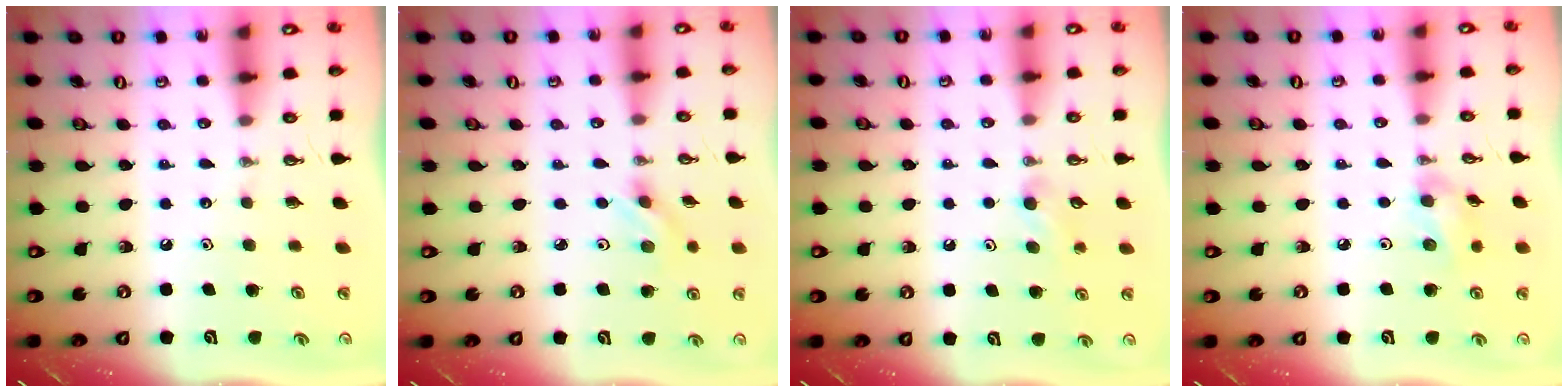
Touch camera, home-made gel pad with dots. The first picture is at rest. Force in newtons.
{"total": 2.9, "press": 2.6, "slide": 1.4}
{"total": 3.6, "press": 3.4, "slide": 1.2}
{"total": 7.8, "press": 7.3, "slide": 2.8}